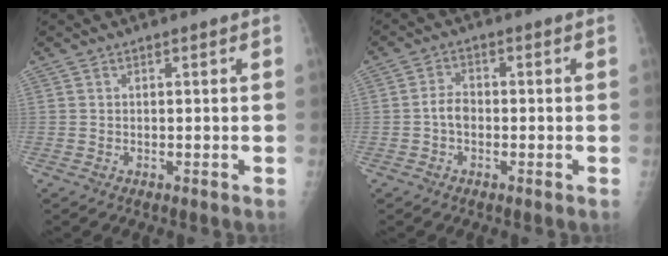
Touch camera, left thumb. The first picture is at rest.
{"total": 3.2, "force": [-0.9, 2.2, 2.1], "torque": [-0.030, 0.013, -0.022]}